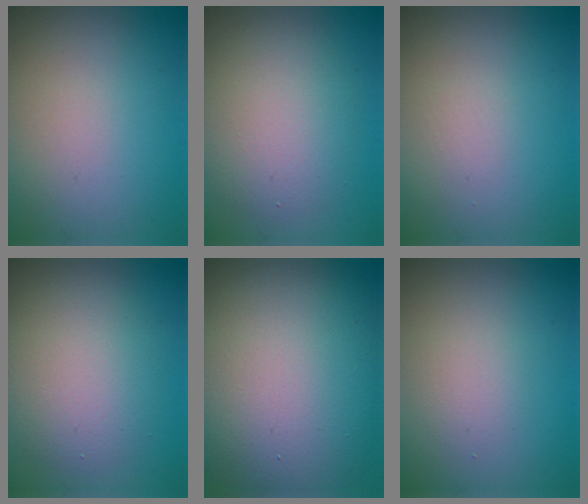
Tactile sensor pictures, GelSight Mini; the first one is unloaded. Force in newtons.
{"total": 4.8, "press": 4.8, "slide": 0.1}
{"total": 0.0}
{"total": 4.8, "press": 4.8, "slide": 0.1}
{"total": 15.3, "press": 15.2, "slide": 0.8}
{"total": 1.7, "press": 1.6, "slide": 0.1}